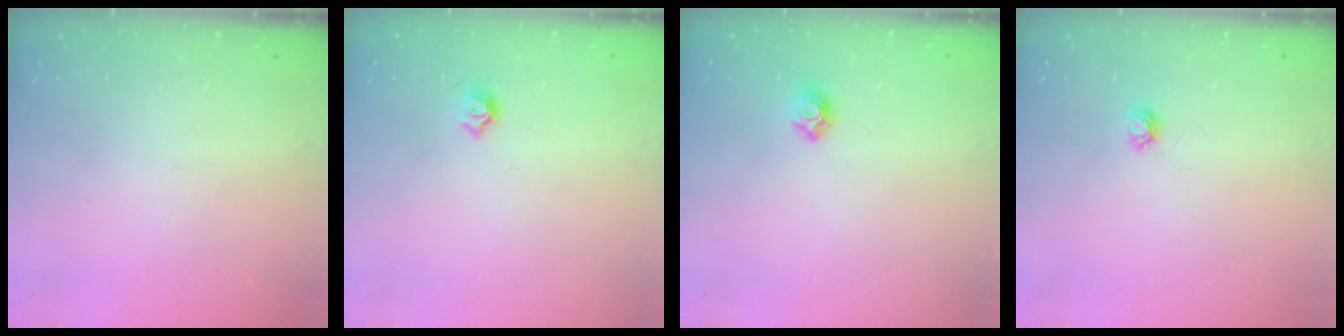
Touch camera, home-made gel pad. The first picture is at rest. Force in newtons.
{"total": 4.0, "press": 3.9, "slide": 0.7}
{"total": 6.1, "press": 6.0, "slide": 0.9}
{"total": 3.5, "press": 3.5, "slide": 0.4}